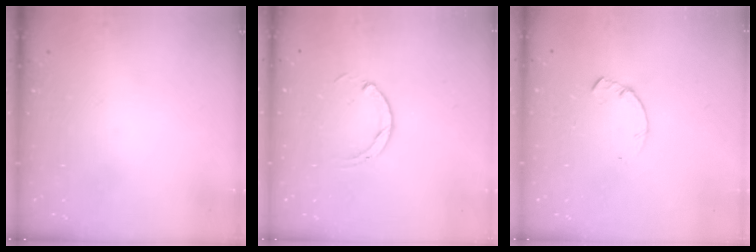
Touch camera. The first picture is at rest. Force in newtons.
{"total": 3.0, "press": 2.9, "slide": 0.4}
{"total": 1.4, "press": 1.4, "slide": 0.2}